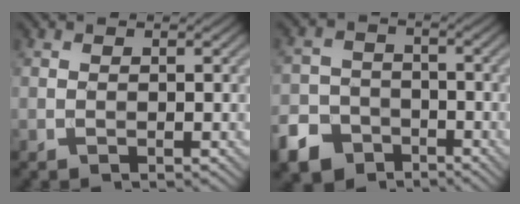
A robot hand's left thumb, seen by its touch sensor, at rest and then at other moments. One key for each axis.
{"total": 8.0, "fx": -5.2, "fy": 5.5, "fz": 2.5, "tx": -0.051, "ty": -0.017, "tz": -0.104}